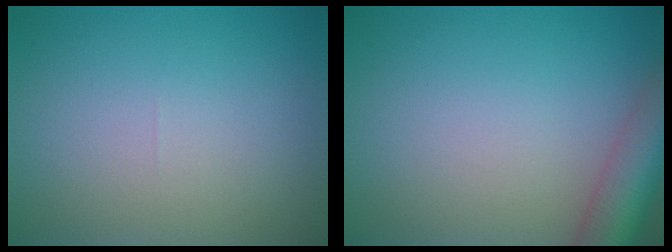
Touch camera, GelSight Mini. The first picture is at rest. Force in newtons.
{"total": 6.4, "press": 6.4, "slide": 0.4}